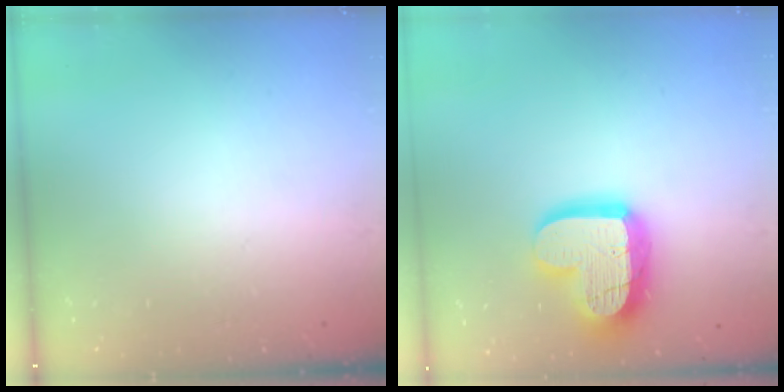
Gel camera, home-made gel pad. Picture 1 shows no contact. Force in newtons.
{"total": 16.9, "press": 16.9, "slide": 1.3}